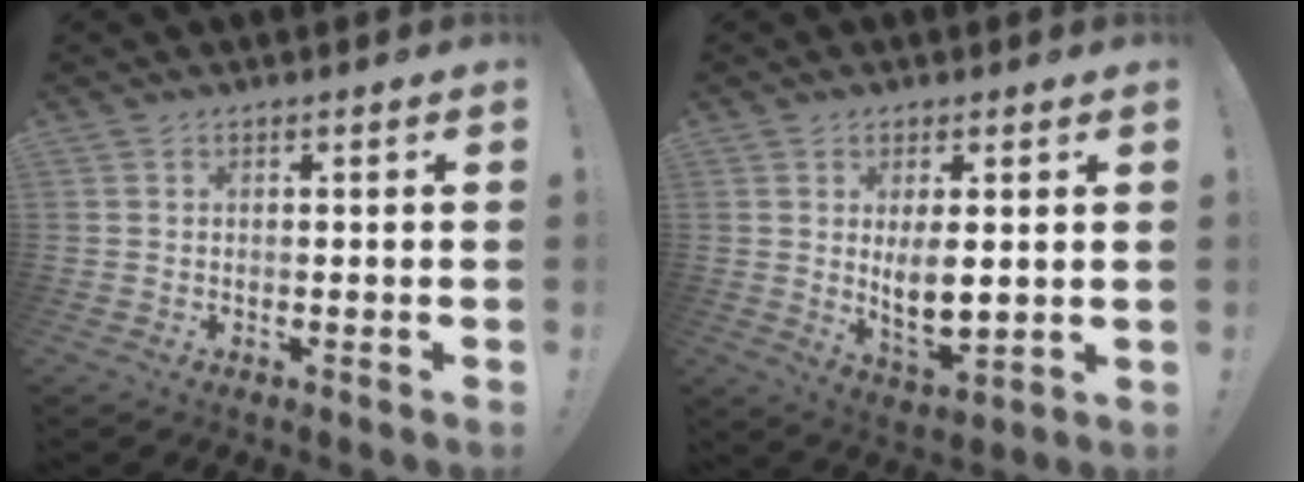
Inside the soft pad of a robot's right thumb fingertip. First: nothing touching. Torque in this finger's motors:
{"motor_torque": [-0.37, 0.44, 0.03, 0.10, 0.09]}